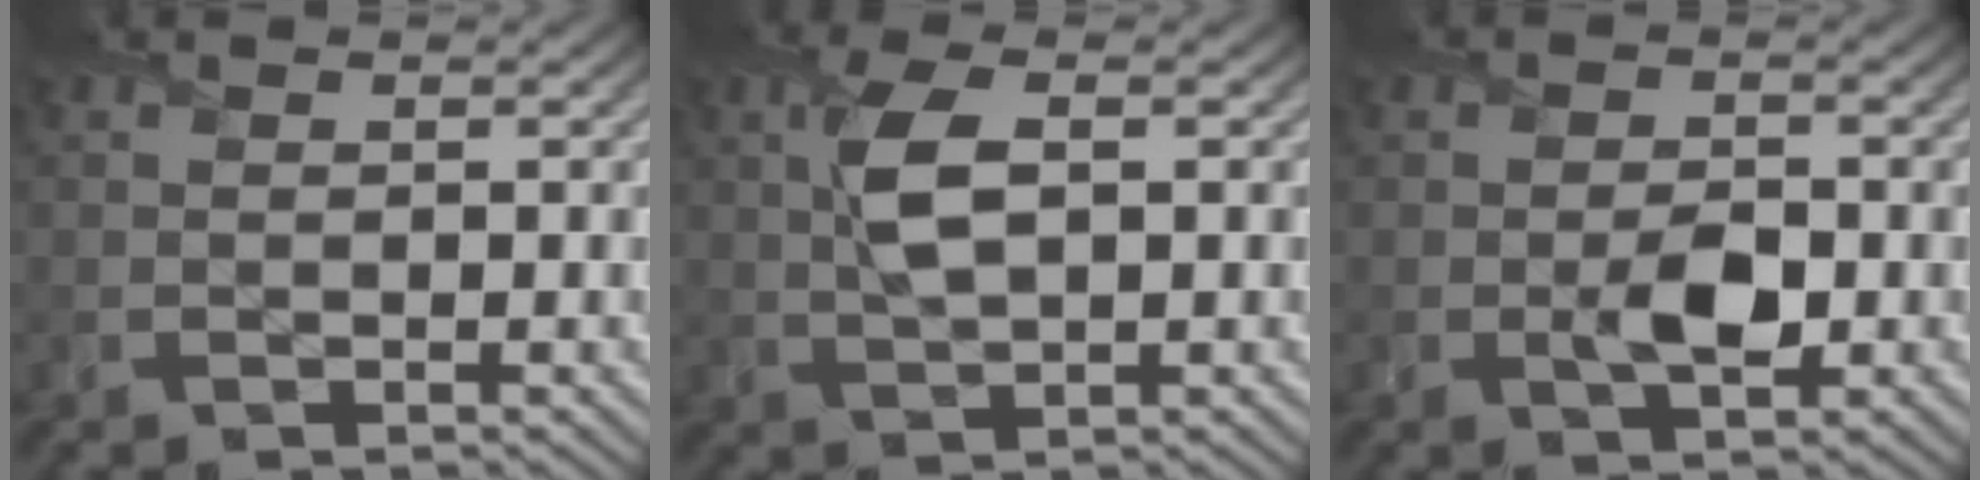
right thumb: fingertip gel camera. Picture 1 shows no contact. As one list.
[{"total": 5.0, "force": [0.9, 2.0, 4.5], "torque": [-0.104, 0.006, 0.019]}, {"total": 3.5, "force": [-0.8, 2.0, 2.8], "torque": [-0.049, -0.009, -0.011]}]